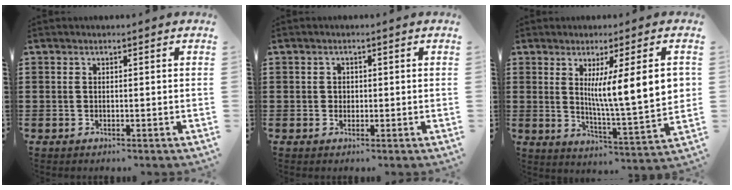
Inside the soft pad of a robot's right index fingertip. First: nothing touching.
{"total": 1.1, "force": [0.1, 1.1, 0.3], "torque": [-0.010, 0.006, 0.001]}
{"total": 10.4, "force": [3.0, 0.9, 10.0], "torque": [-0.173, -0.011, 0.045]}